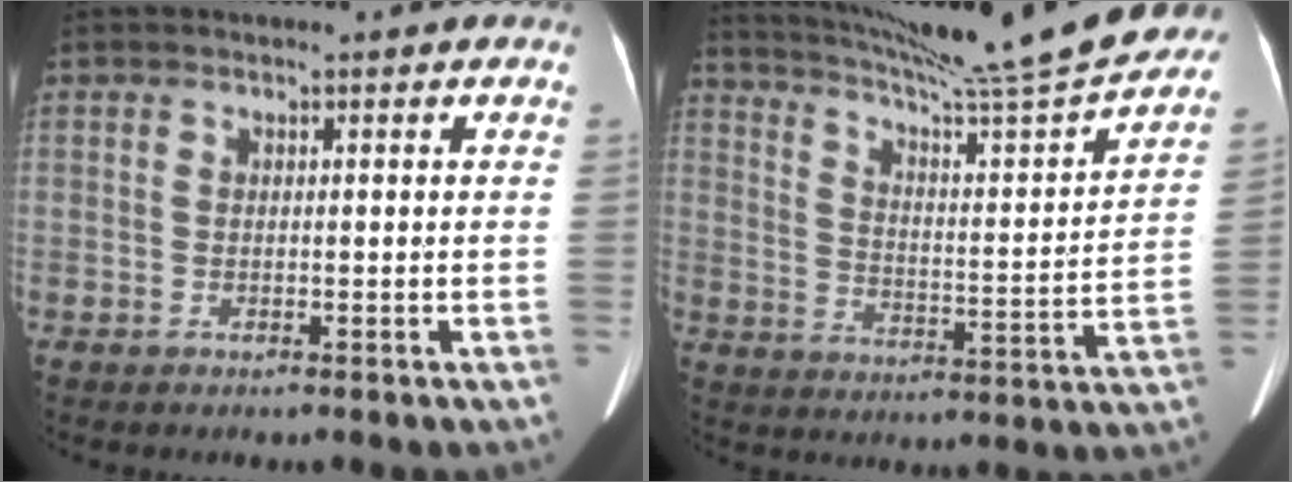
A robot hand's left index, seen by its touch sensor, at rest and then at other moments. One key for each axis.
{"total": 24.9, "fx": 22.2, "fy": 0.0, "fz": 11.1, "tx": -0.181, "ty": -0.058, "tz": 0.307}